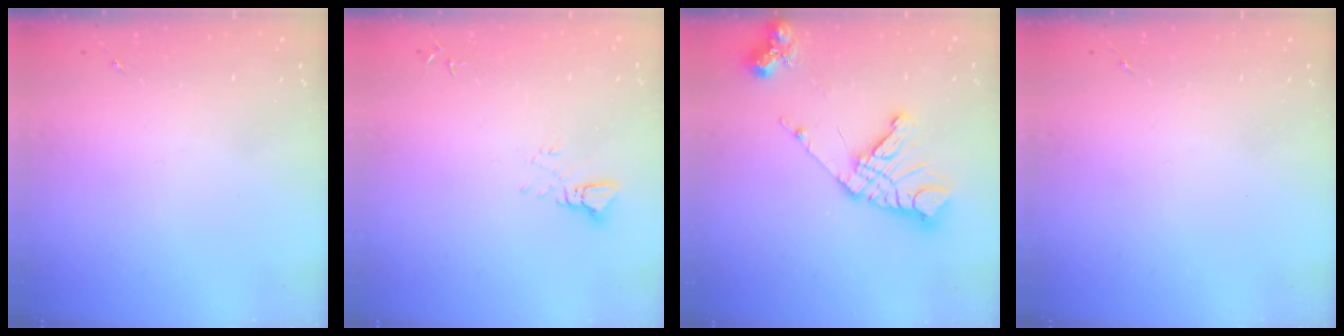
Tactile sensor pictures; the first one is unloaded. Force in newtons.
{"total": 3.4, "press": 3.4, "slide": 0.2}
{"total": 16.4, "press": 16.3, "slide": 1.9}
{"total": 0.0}